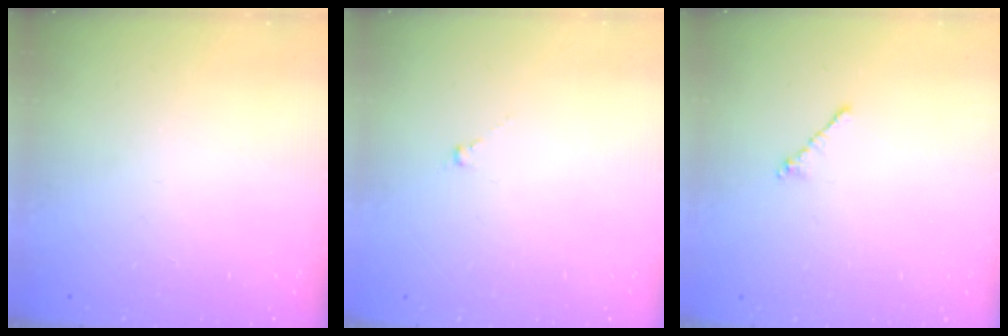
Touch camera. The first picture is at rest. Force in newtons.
{"total": 0.6, "press": 0.4, "slide": 0.4}
{"total": 0.9, "press": 0.7, "slide": 0.5}